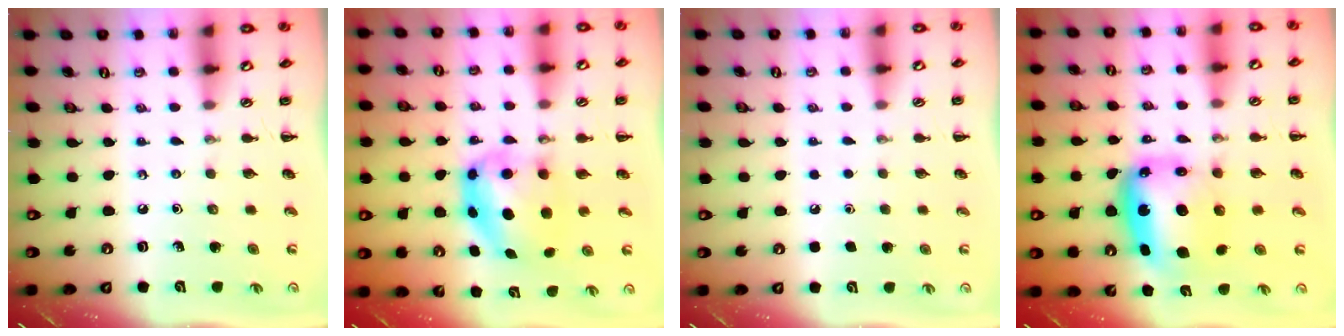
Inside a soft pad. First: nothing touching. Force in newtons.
{"total": 7.4, "press": 7.3, "slide": 1.2}
{"total": 1.7, "press": 1.7, "slide": 0.1}
{"total": 9.4, "press": 9.0, "slide": 2.8}